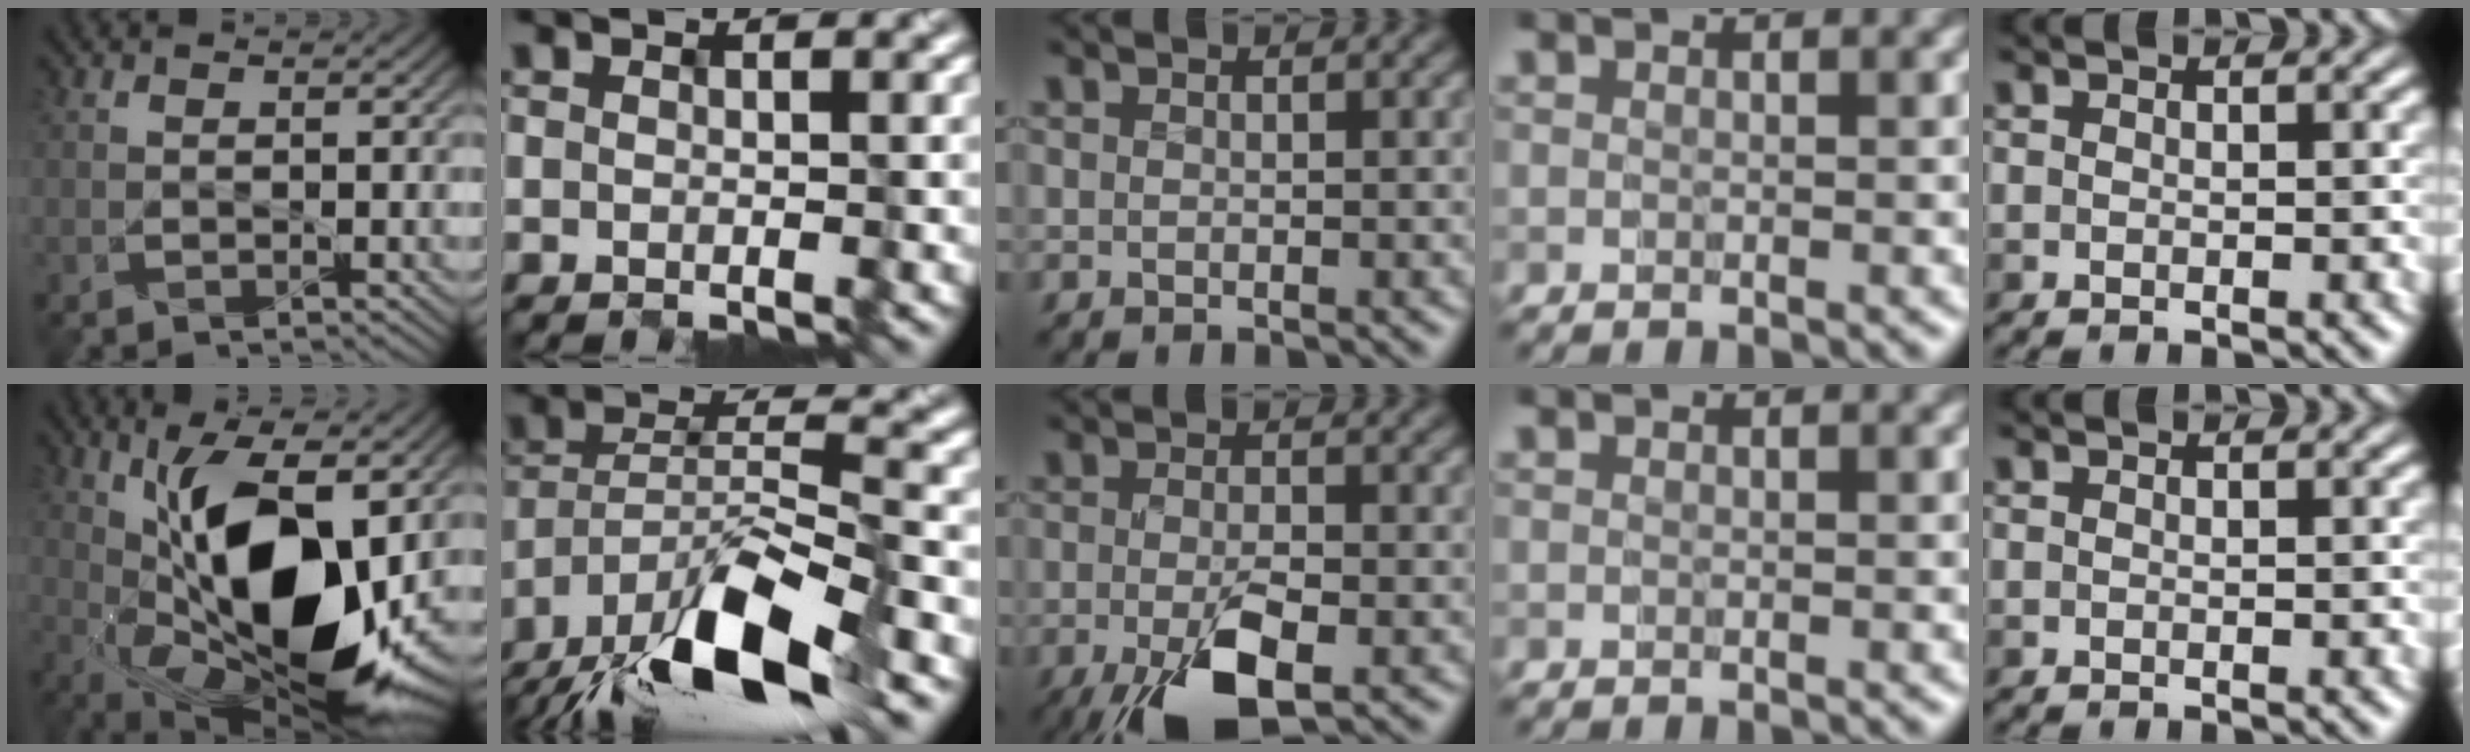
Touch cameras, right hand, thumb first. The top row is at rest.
{"thumb": {"total": 16.2, "force": [2.2, 7.0, 14.5], "torque": [-0.235, -0.003, 0.032]}, "index": {"total": 13.1, "force": [-9.6, 3.1, 8.3], "torque": [-0.158, 0.003, -0.176]}, "middle": {"total": 7.1, "force": [-3.3, 2.5, 5.8], "torque": [-0.116, -0.014, -0.057]}}